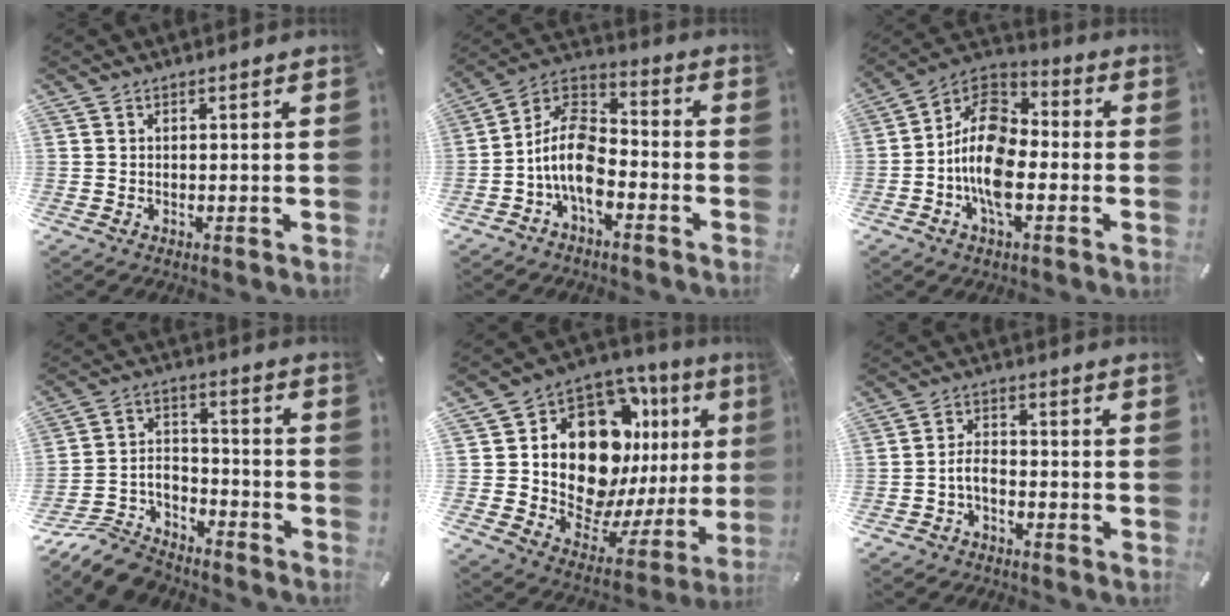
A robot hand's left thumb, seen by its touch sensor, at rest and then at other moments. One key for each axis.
{"total": 12.4, "fx": -5.6, "fy": 7.1, "fz": 8.5, "tx": -0.183, "ty": 0.019, "tz": -0.109}
{"total": 13.7, "fx": -4.2, "fy": 8.2, "fz": 10.2, "tx": -0.216, "ty": 0.013, "tz": -0.080}
{"total": 11.3, "fx": -9.8, "fy": 4.7, "fz": 3.2, "tx": -0.053, "ty": 0.048, "tz": -0.187}
{"total": 18.3, "fx": 7.0, "fy": 12.0, "fz": 11.9, "tx": -0.196, "ty": -0.074, "tz": 0.135}
{"total": 4.7, "fx": -2.4, "fy": 2.9, "fz": 2.7, "tx": -0.067, "ty": 0.011, "tz": -0.050}